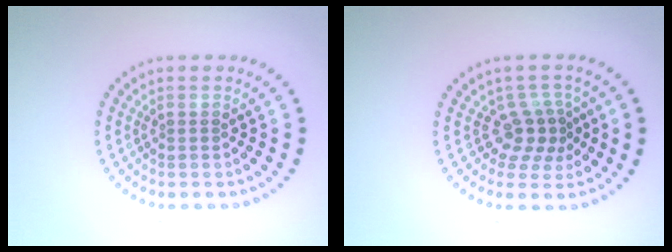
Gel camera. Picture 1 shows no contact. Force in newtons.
{"total": 2.9, "press": 2.2, "slide": 1.9}